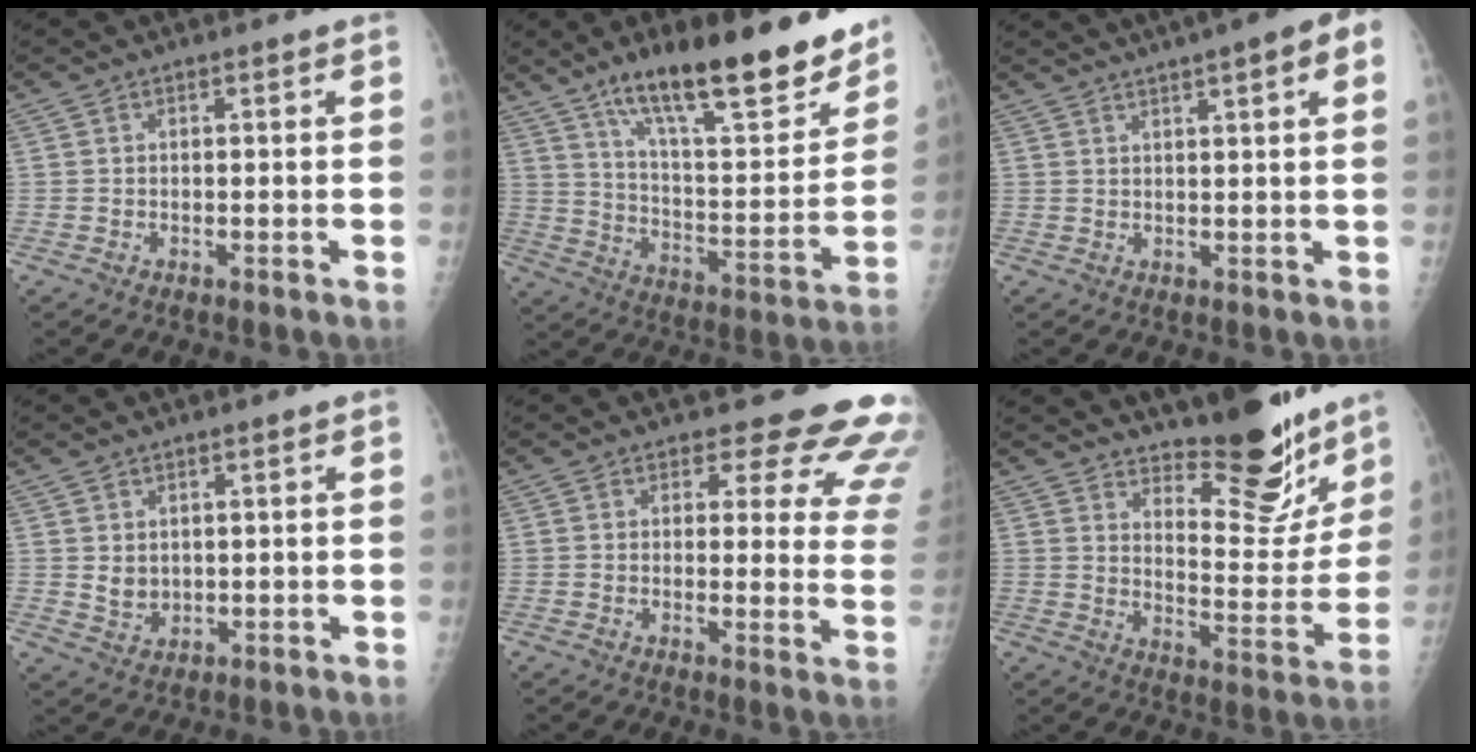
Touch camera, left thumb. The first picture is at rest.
{"total": 24.5, "force": [16.9, 6.6, 16.5], "torque": [-0.216, -0.079, 0.271]}
{"total": 10.7, "force": [6.1, 1.9, 8.6], "torque": [-0.109, 0.016, 0.074]}
{"total": 3.3, "force": [0.8, 2.6, 1.8], "torque": [-0.020, -0.012, 0.025]}
{"total": 15.0, "force": [13.4, 5.6, 3.8], "torque": [0.016, -0.107, 0.116]}
{"total": 17.0, "force": [13.9, 5.6, 8.0], "torque": [-0.059, -0.124, 0.197]}